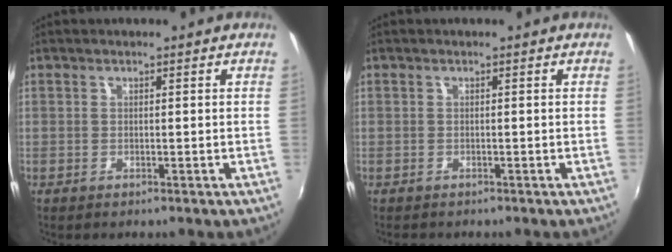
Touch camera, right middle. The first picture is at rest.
{"total": 0.7, "force": [-0.6, 0.5, -0.1], "torque": [-0.001, 0.000, -0.010]}